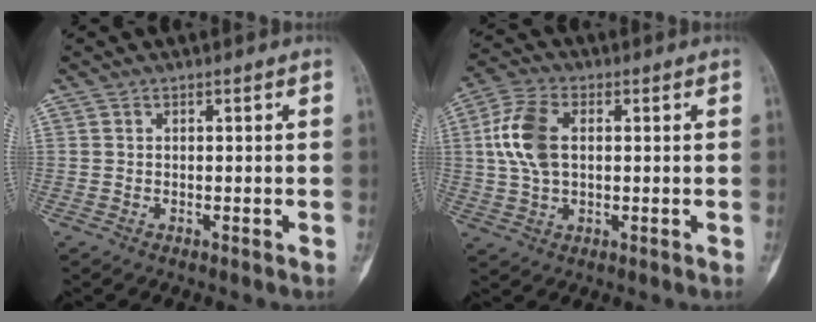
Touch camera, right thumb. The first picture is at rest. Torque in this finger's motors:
{"motor_torque": [0.12, 0.12, 1.11, 0.06, 0.10]}